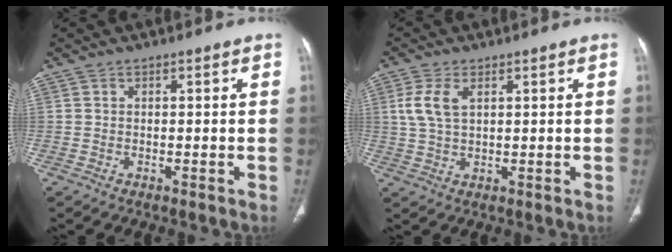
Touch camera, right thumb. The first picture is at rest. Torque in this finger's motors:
{"motor_torque": [-0.35, 0.40, 0.11, -0.11, 0.24]}